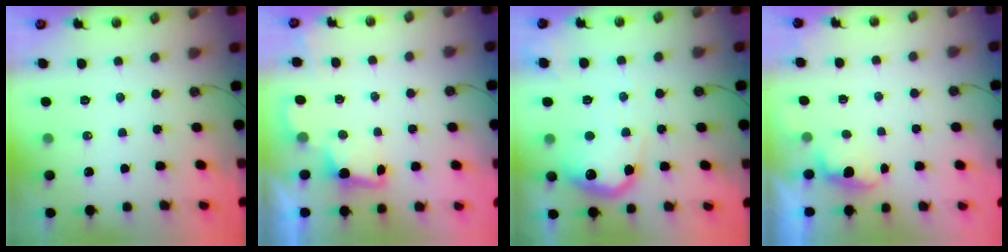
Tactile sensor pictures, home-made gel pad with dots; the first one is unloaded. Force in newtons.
{"total": 3.1, "press": 3.0, "slide": 0.8}
{"total": 16.1, "press": 16.1, "slide": 1.0}
{"total": 1.3, "press": 1.0, "slide": 0.8}